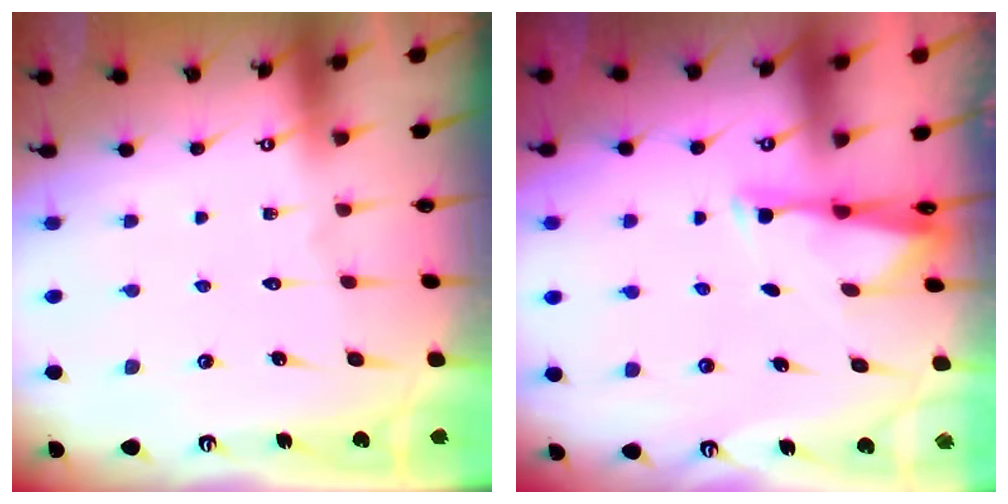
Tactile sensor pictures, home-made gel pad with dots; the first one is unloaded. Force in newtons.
{"total": 3.1, "press": 3.0, "slide": 0.6}